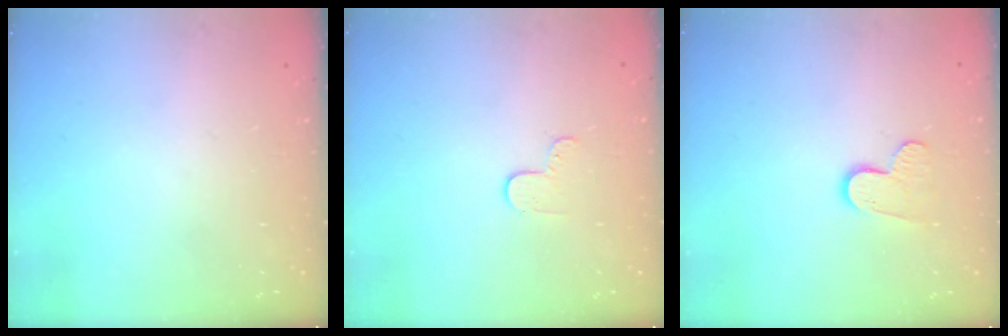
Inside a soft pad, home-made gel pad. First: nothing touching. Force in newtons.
{"total": 3.7, "press": 3.6, "slide": 0.3}
{"total": 7.8, "press": 7.7, "slide": 0.6}